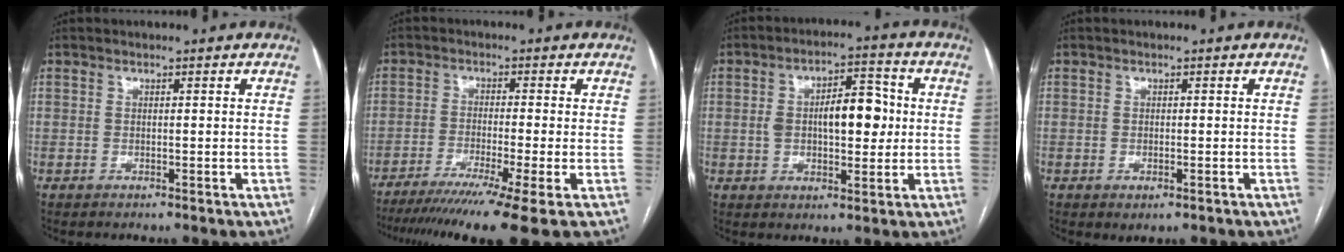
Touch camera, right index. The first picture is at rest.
{"total": 13.3, "force": [-9.7, -1.6, 9.0], "torque": [-0.129, -0.037, -0.151]}
{"total": 10.1, "force": [0.6, 4.2, 9.1], "torque": [-0.146, 0.021, 0.012]}
{"total": 1.4, "force": [-0.6, 0.7, 1.1], "torque": [-0.015, -0.002, -0.002]}